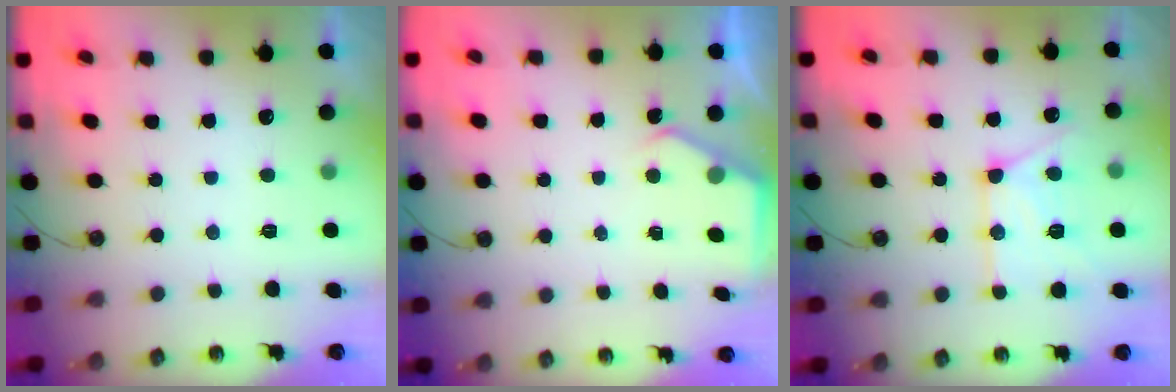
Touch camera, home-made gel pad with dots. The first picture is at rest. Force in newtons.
{"total": 2.4, "press": 2.4, "slide": 0.3}
{"total": 13.9, "press": 13.8, "slide": 1.4}